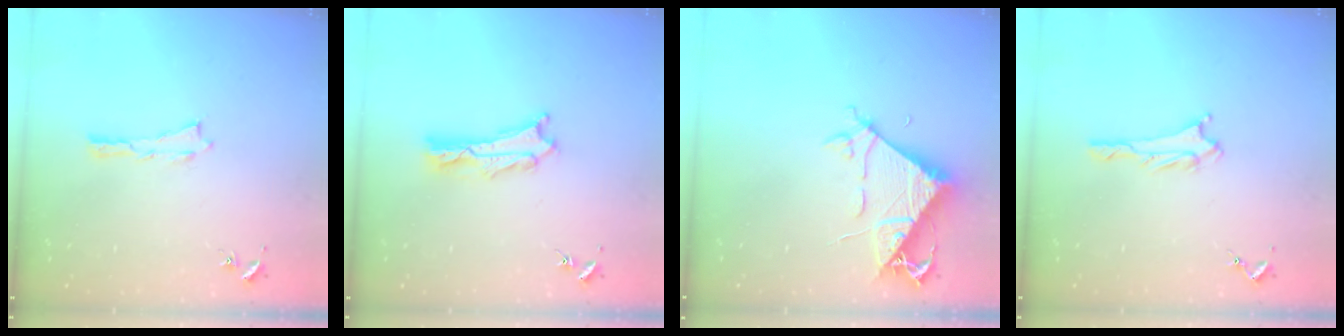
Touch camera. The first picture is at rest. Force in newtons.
{"total": 2.6, "press": 2.6, "slide": 0.2}
{"total": 7.4, "press": 7.4, "slide": 0.8}
{"total": 2.1, "press": 2.1, "slide": 0.3}